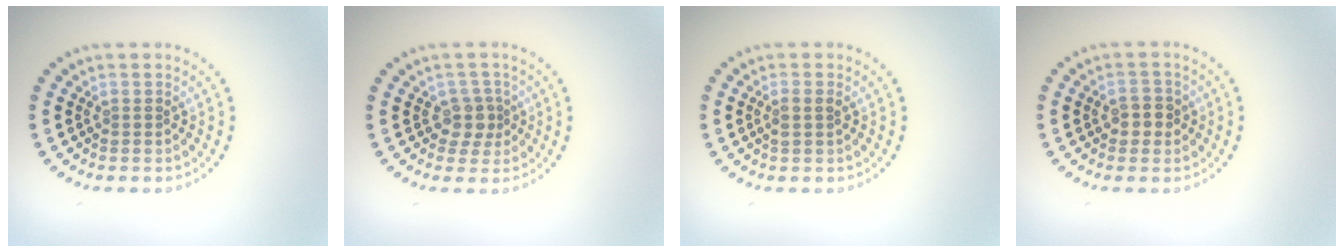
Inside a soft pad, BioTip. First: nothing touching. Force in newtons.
{"total": 2.1, "press": 1.7, "slide": 1.2}
{"total": 1.2, "press": 1.1, "slide": 0.4}
{"total": 2.1, "press": 2.0, "slide": 0.5}